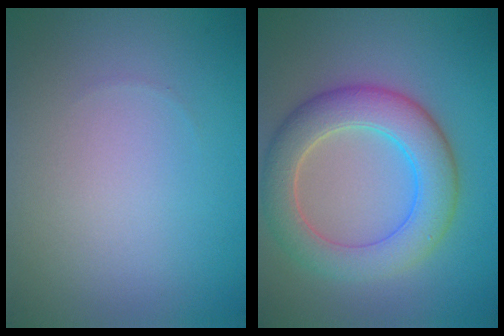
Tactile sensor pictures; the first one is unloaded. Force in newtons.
{"total": 6.6, "press": 6.6, "slide": 0.7}